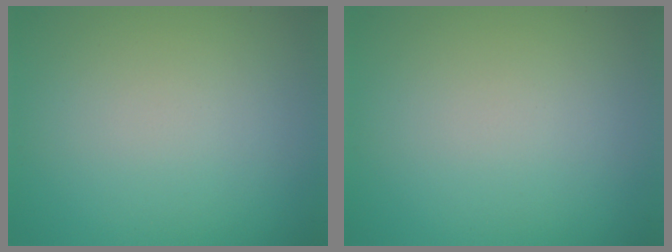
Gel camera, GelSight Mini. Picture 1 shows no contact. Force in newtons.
{"total": 0.0}